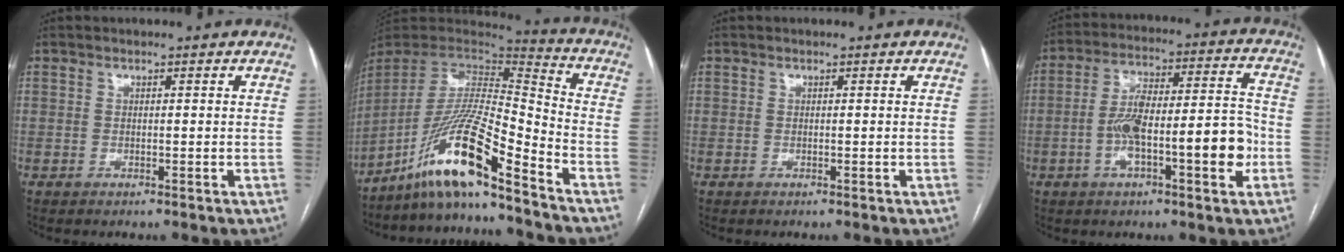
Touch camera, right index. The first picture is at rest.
{"total": 16.3, "force": [-12.0, -0.2, 11.0], "torque": [-0.214, 0.003, -0.224]}
{"total": 0.0}
{"total": 14.7, "force": [-3.7, 3.3, 13.8], "torque": [-0.225, 0.031, -0.057]}